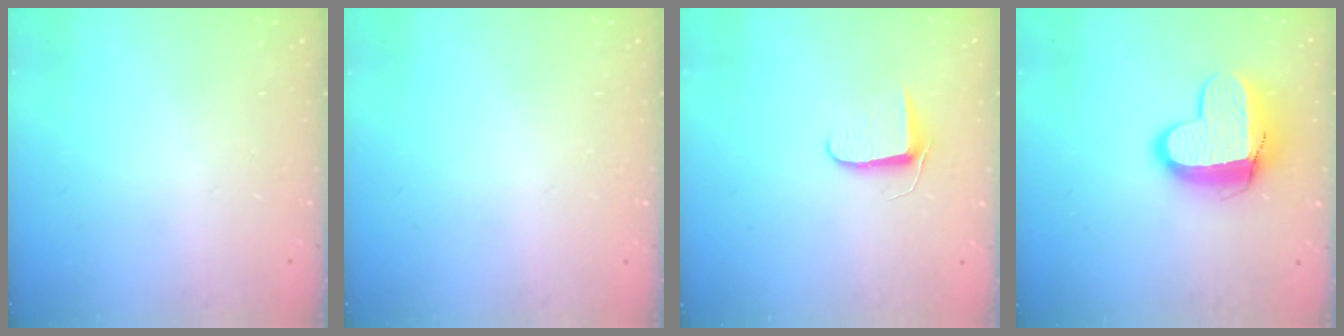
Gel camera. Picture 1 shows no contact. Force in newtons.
{"total": 0.0}
{"total": 6.4, "press": 6.3, "slide": 0.8}
{"total": 12.7, "press": 12.7, "slide": 1.1}